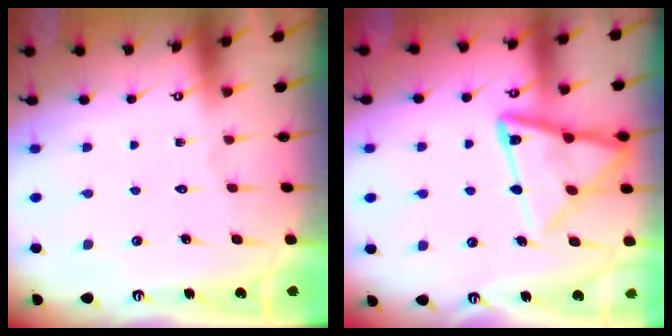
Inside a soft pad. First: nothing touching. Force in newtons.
{"total": 17.0, "press": 16.9, "slide": 1.6}